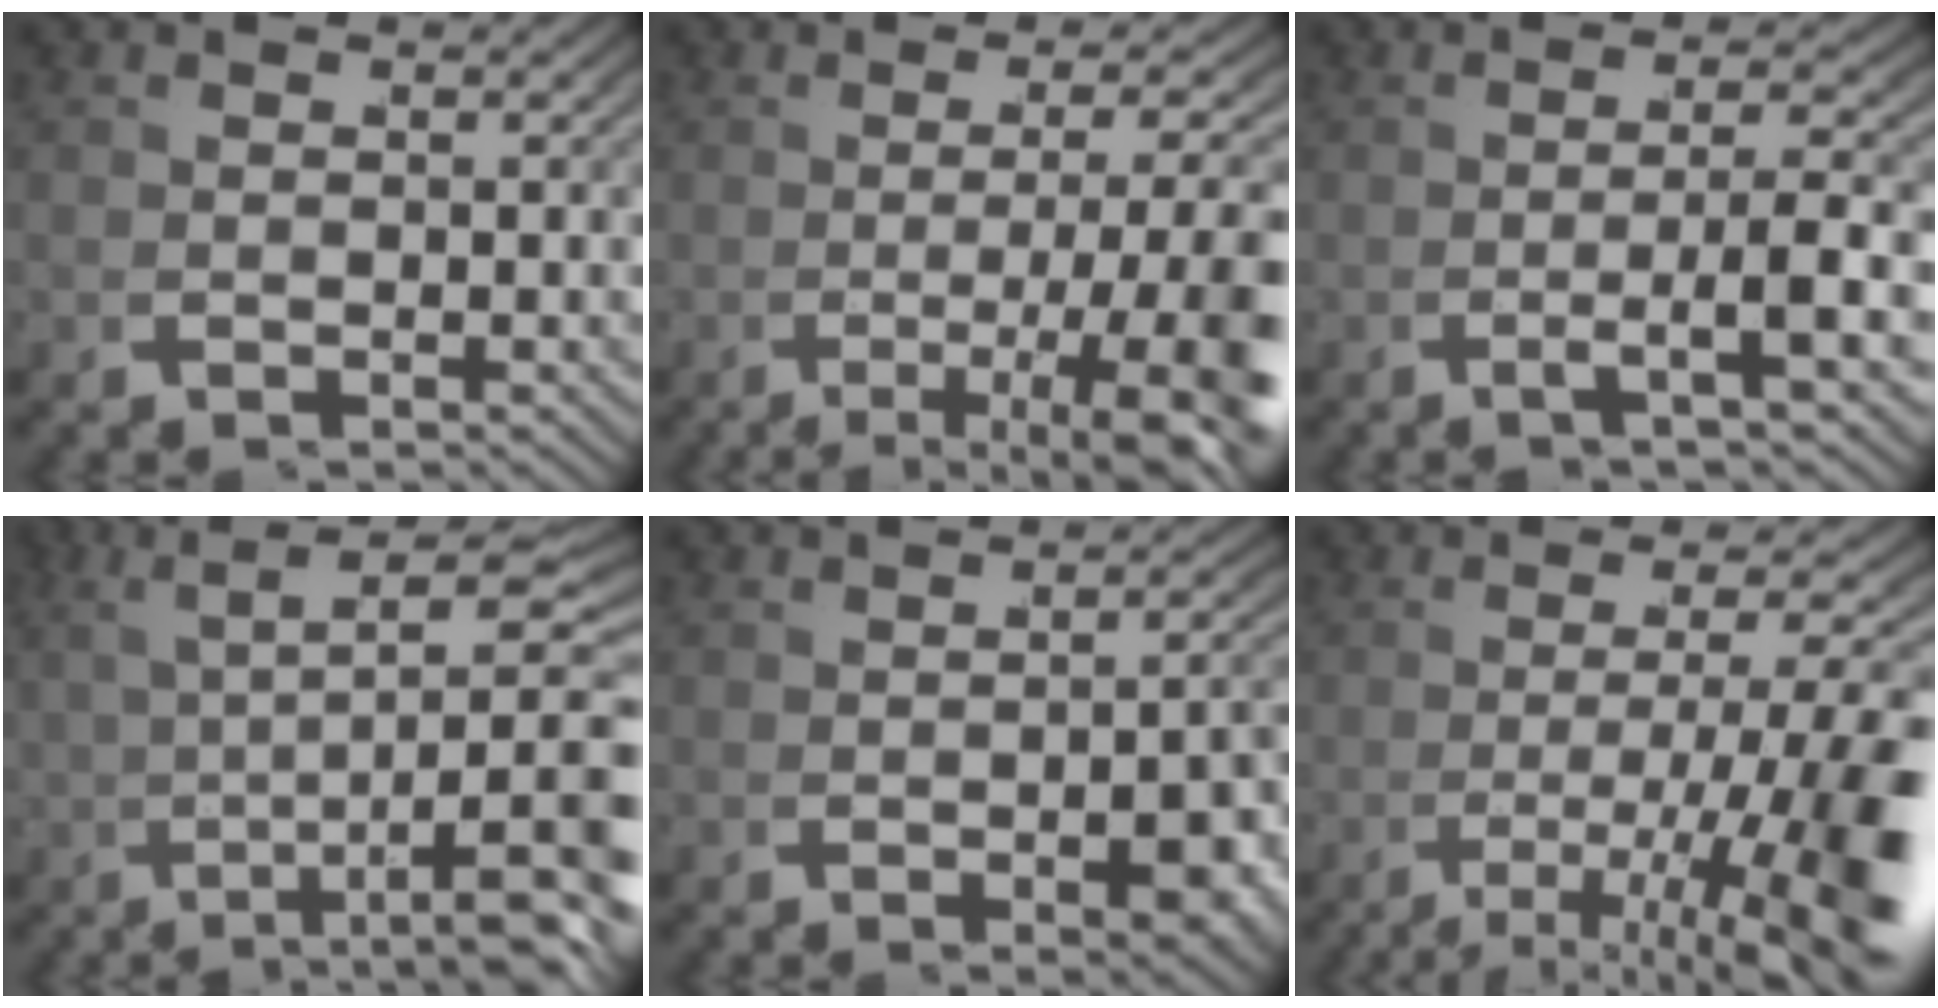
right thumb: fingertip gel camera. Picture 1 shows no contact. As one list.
[{"total": 10.0, "force": [-2.0, 4.3, 8.7], "torque": [-0.134, -0.022, -0.015]}, {"total": 4.9, "force": [-0.4, 0.8, 4.8], "torque": [-0.096, 0.004, -0.004]}, {"total": 11.1, "force": [1.9, 4.4, 10.0], "torque": [-0.148, -0.011, 0.047]}, {"total": 4.4, "force": [-1.2, 1.8, 3.8], "torque": [-0.047, 0.002, -0.017]}, {"total": 11.8, "force": [-2.6, 5.3, 10.2], "torque": [-0.161, -0.027, -0.022]}]